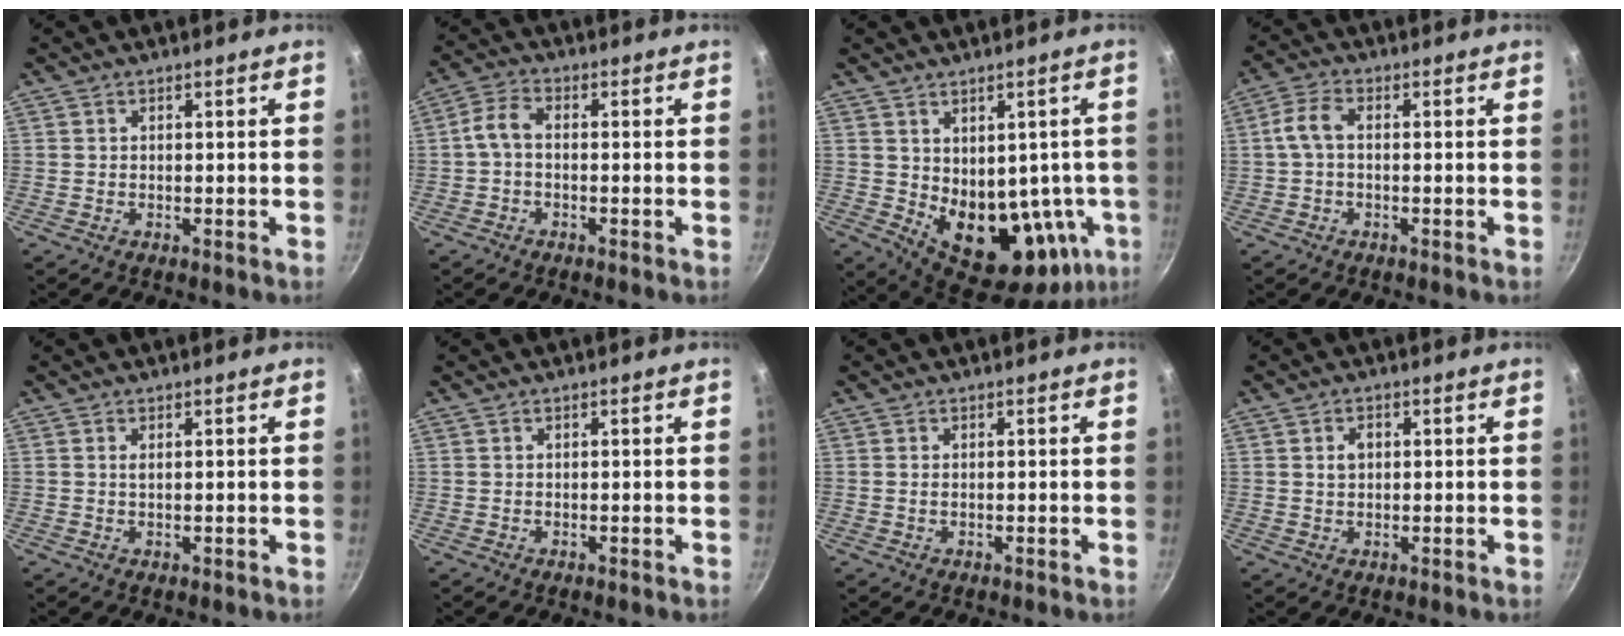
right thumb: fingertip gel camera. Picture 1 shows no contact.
{"total": 4.2, "force": [-0.7, 2.4, 3.4], "torque": [-0.074, 0.022, -0.023]}
{"total": 17.8, "force": [-1.0, 11.6, 13.5], "torque": [-0.135, -0.020, 0.018]}
{"total": 4.5, "force": [0.0, 2.5, 3.8], "torque": [-0.085, 0.019, -0.007]}
{"total": 0.8, "force": [0.2, 0.2, 0.8], "torque": [-0.013, -0.001, 0.004]}
{"total": 0.0}
{"total": 0.7, "force": [0.1, 0.4, 0.5], "torque": [-0.009, 0.001, 0.001]}
{"total": 2.5, "force": [0.5, 1.8, 1.6], "torque": [-0.020, 0.002, 0.008]}